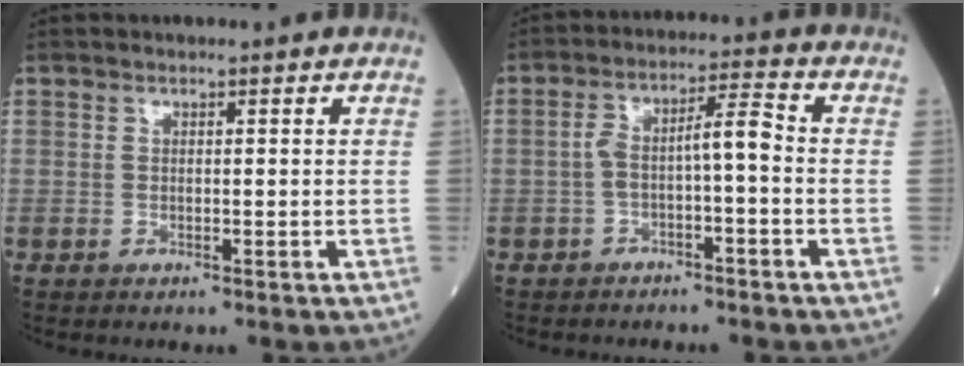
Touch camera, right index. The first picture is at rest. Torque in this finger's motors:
{"motor_torque": [0.93, -0.26, 0.56, 0.14]}